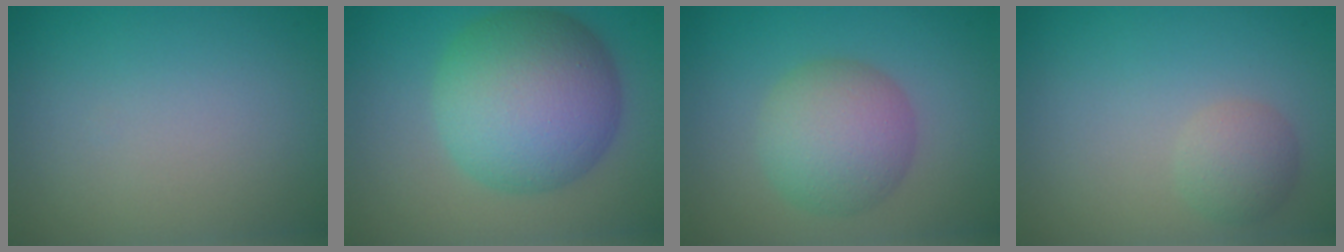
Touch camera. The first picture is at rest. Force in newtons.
{"total": 10.8, "press": 10.8, "slide": 0.2}
{"total": 5.4, "press": 5.4, "slide": 0.1}
{"total": 2.2, "press": 2.2, "slide": 0.1}